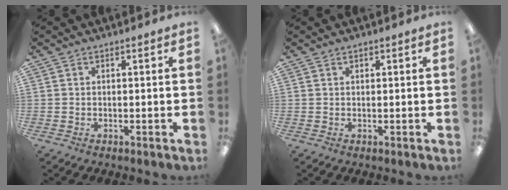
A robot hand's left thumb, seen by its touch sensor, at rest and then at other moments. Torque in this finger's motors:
{"motor_torque": [0.09, -0.03, -0.31, 0.14, 0.04]}